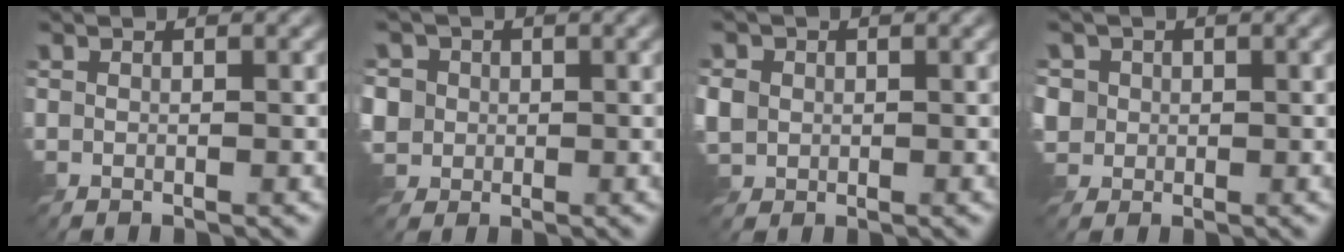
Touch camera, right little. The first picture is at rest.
{"total": 5.3, "force": [1.1, 4.8, 2.1], "torque": [-0.065, 0.016, 0.015]}
{"total": 3.0, "force": [0.1, 2.7, 1.2], "torque": [-0.043, 0.004, -0.003]}
{"total": 3.6, "force": [0.9, 3.3, 1.2], "torque": [-0.052, 0.009, 0.021]}